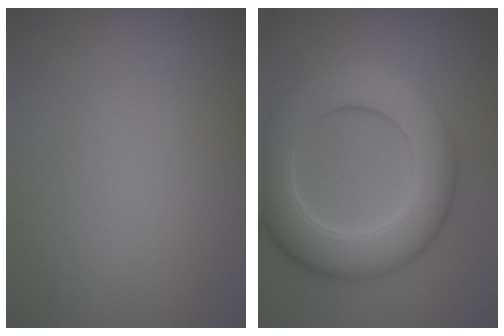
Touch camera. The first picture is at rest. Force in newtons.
{"total": 8.9, "press": 8.9, "slide": 0.3}